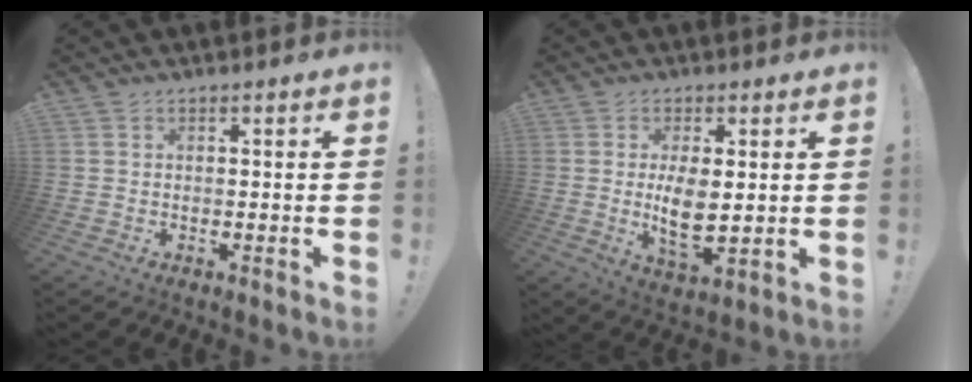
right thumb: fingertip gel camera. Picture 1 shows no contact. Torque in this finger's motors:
{"motor_torque": [0.16, 0.50, 0.24, -0.07, 0.31]}